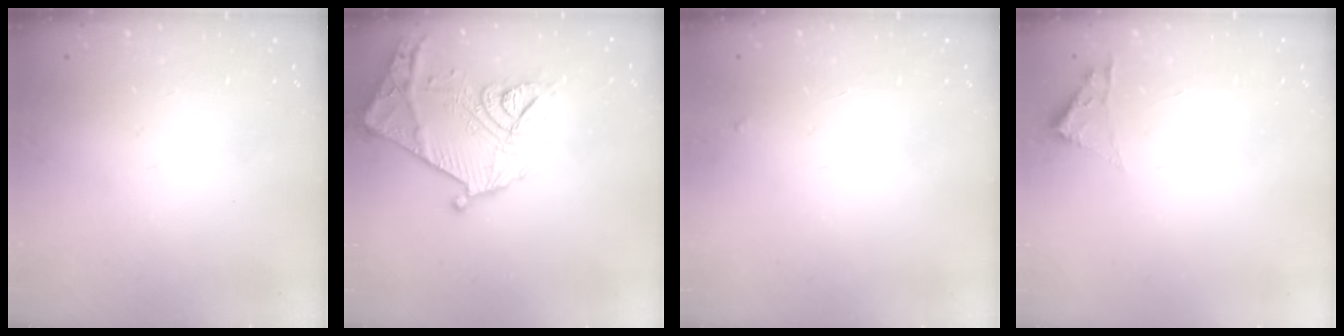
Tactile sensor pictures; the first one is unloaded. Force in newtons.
{"total": 21.8, "press": 21.8, "slide": 1.1}
{"total": 2.5, "press": 2.4, "slide": 0.4}
{"total": 1.8, "press": 1.8, "slide": 0.2}